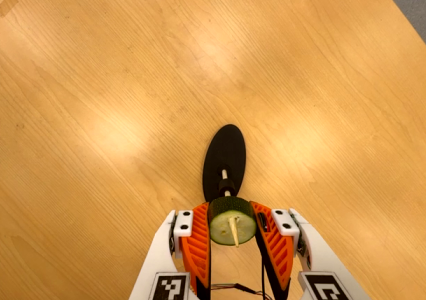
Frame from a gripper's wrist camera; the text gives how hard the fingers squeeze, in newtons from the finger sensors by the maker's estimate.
{"total": 10.0, "left": 8.9, "right": 11.2}